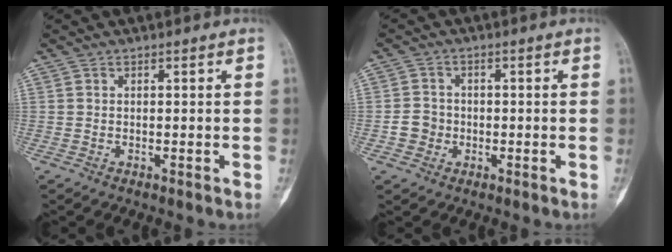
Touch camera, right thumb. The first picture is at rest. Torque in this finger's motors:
{"motor_torque": [0.70, 0.73, 0.07, -0.16, 0.08]}